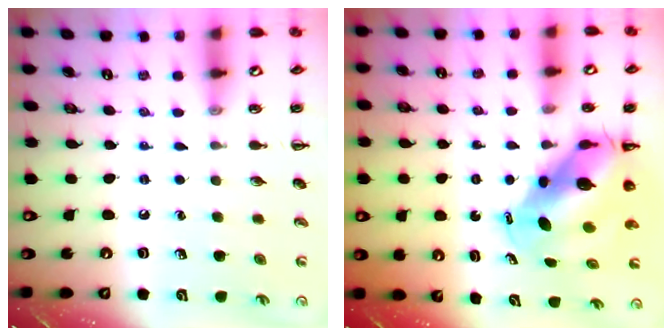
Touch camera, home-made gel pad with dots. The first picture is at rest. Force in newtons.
{"total": 8.5, "press": 8.1, "slide": 2.4}